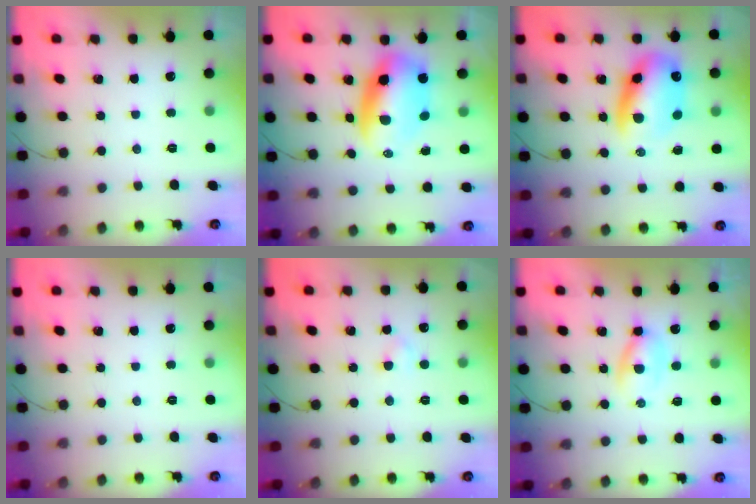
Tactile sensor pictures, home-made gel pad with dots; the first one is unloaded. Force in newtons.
{"total": 10.6, "press": 10.2, "slide": 3.0}
{"total": 11.9, "press": 11.4, "slide": 3.4}
{"total": 0.0}
{"total": 2.0, "press": 1.9, "slide": 0.8}
{"total": 3.6, "press": 3.5, "slide": 1.1}